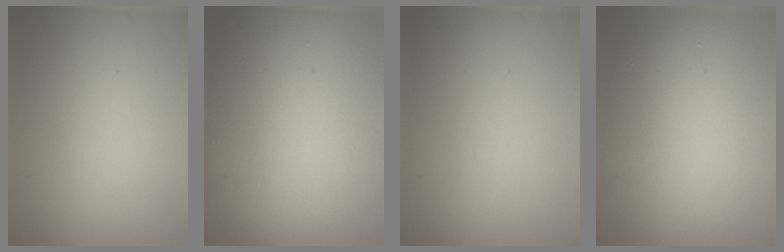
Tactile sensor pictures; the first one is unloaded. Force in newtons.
{"total": 18.6, "press": 18.6, "slide": 0.9}
{"total": 0.0}
{"total": 11.1, "press": 11.1, "slide": 1.2}